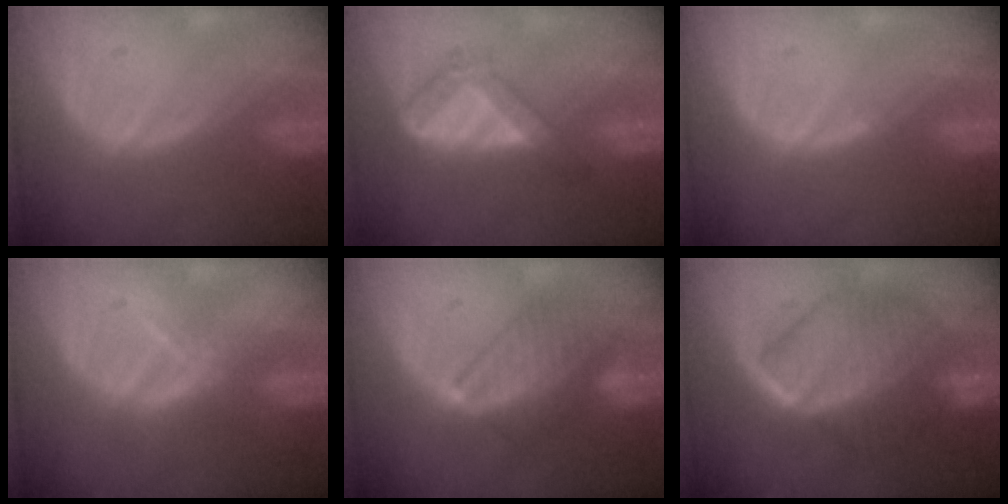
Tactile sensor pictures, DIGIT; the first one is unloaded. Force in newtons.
{"total": 5.6, "press": 4.7, "slide": 3.0}
{"total": 0.6, "press": 0.5, "slide": 0.4}
{"total": 3.1, "press": 2.9, "slide": 0.9}
{"total": 7.8, "press": 7.1, "slide": 3.3}
{"total": 10.5, "press": 10.4, "slide": 1.0}